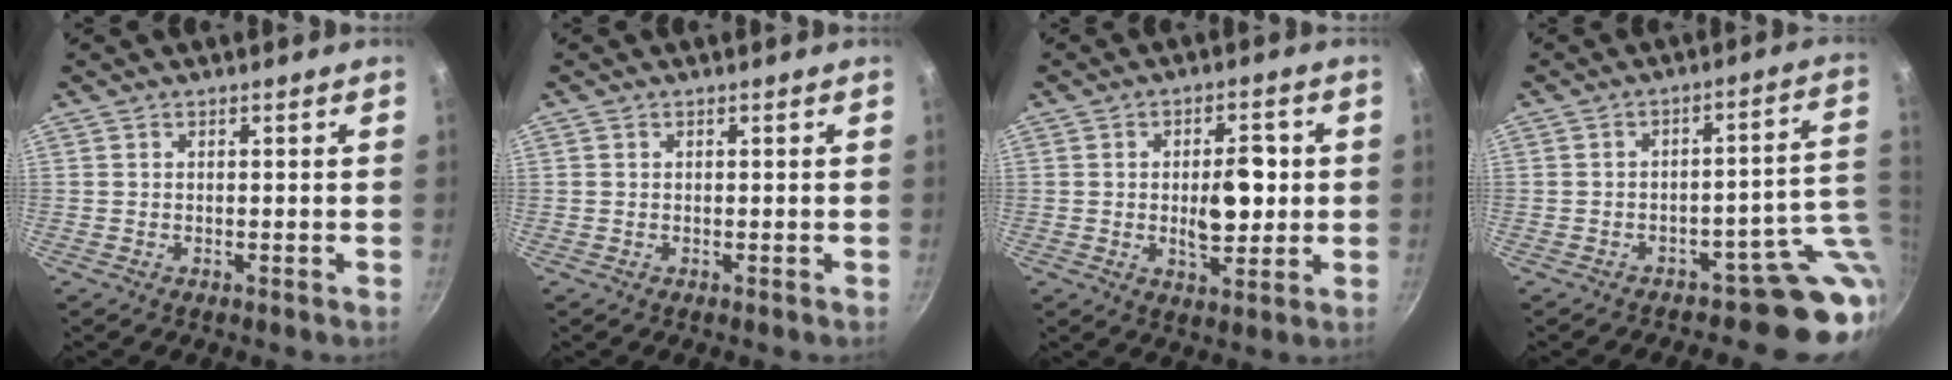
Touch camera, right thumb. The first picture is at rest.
{"total": 0.0}
{"total": 8.9, "force": [0.1, 4.7, 7.6], "torque": [-0.087, 0.000, 0.003]}
{"total": 8.5, "force": [-2.2, 5.4, 6.3], "torque": [-0.014, 0.033, -0.033]}